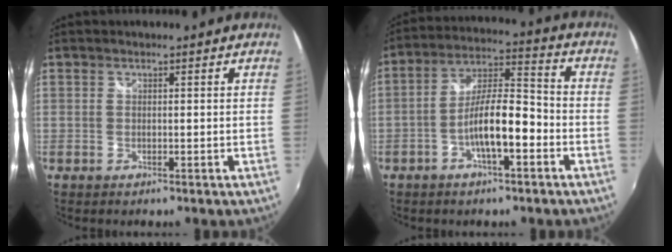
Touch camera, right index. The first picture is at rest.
{"total": 10.2, "force": [-4.1, 2.5, 9.0], "torque": [-0.171, 0.014, -0.070]}